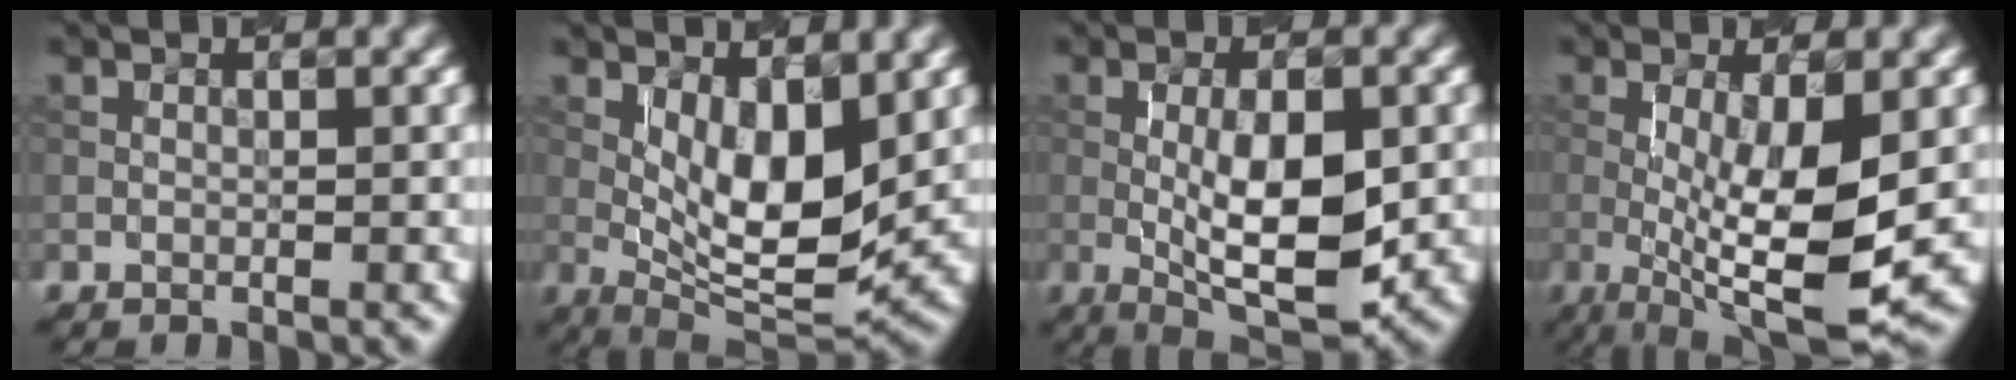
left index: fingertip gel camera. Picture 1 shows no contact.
{"total": 7.7, "force": [1.3, 2.8, 7.1], "torque": [-0.115, -0.015, 0.027]}
{"total": 8.1, "force": [-0.8, 2.7, 7.6], "torque": [-0.129, -0.005, -0.011]}
{"total": 9.4, "force": [-1.3, 2.3, 9.0], "torque": [-0.155, -0.014, -0.018]}